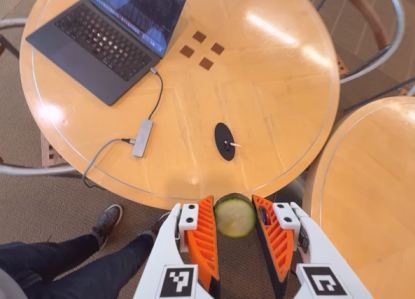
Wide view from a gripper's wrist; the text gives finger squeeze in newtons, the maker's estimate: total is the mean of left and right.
{"total": 7.7, "left": 7.4, "right": 8.0}